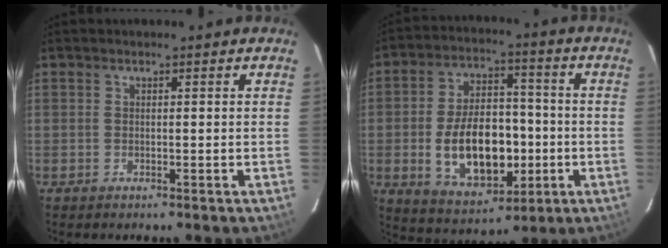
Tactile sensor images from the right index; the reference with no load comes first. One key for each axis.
{"total": 16.2, "fx": -3.2, "fy": 9.7, "fz": 12.6, "tx": -0.245, "ty": 0.012, "tz": -0.029}